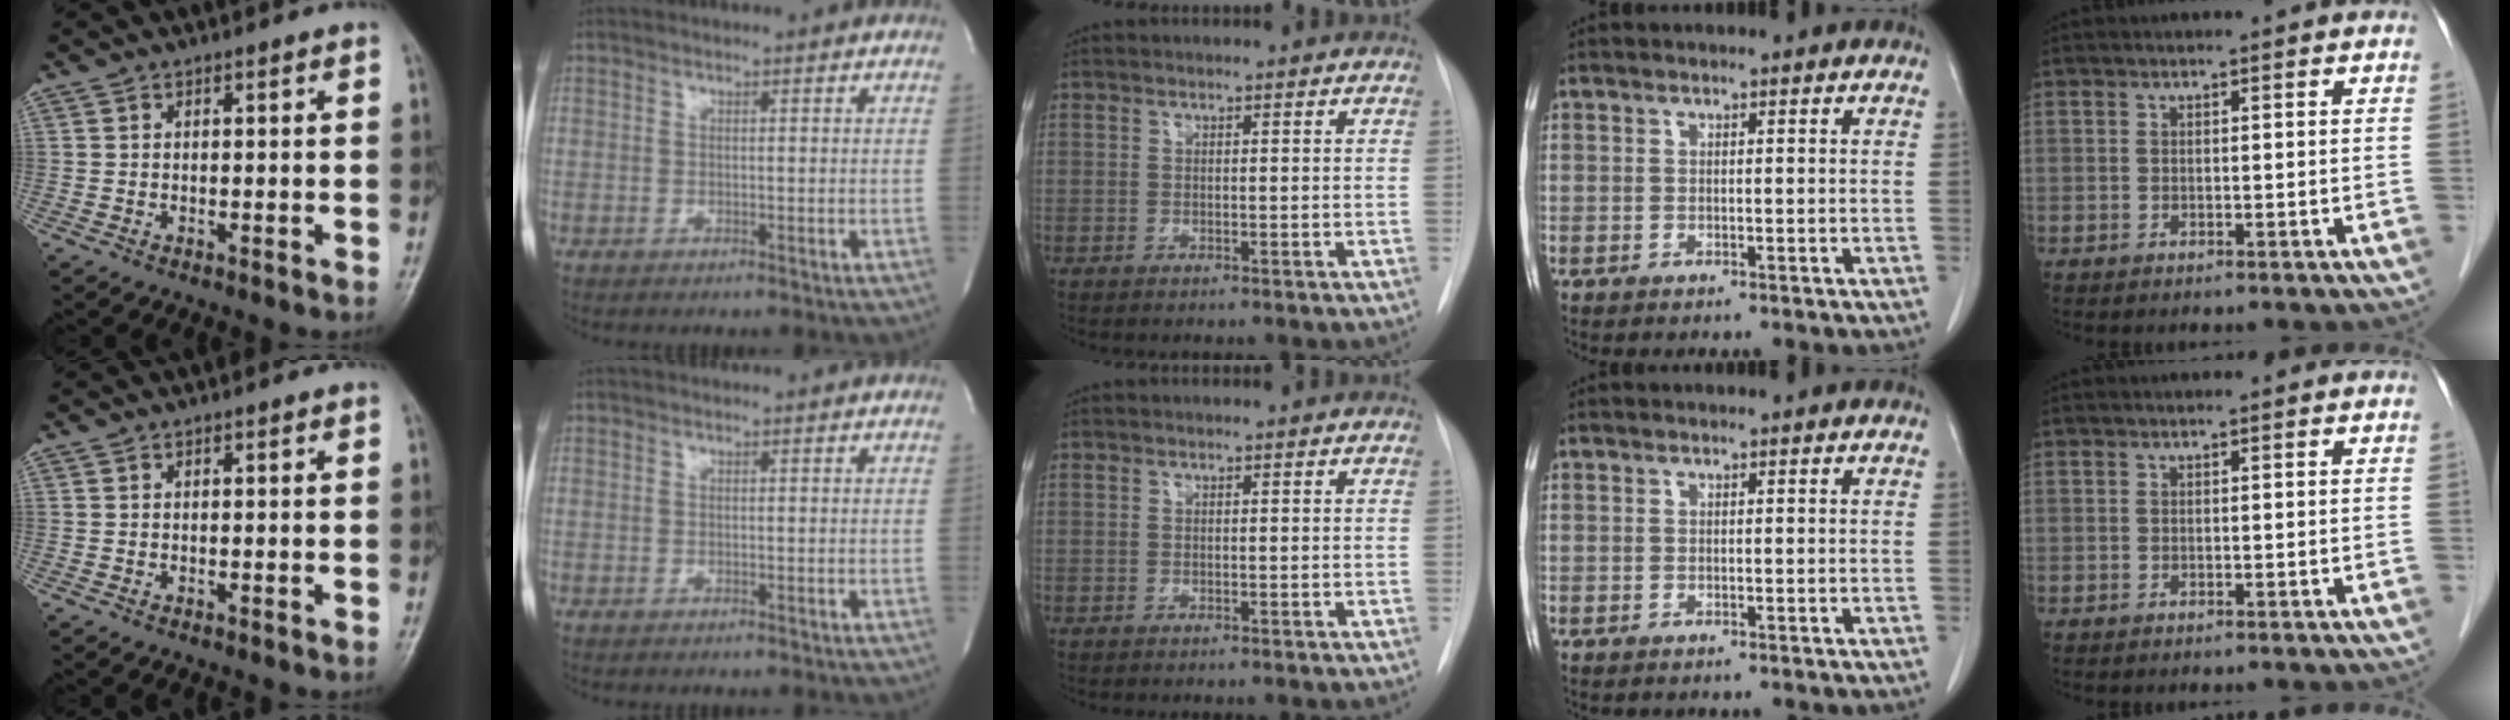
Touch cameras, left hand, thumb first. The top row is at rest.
{}